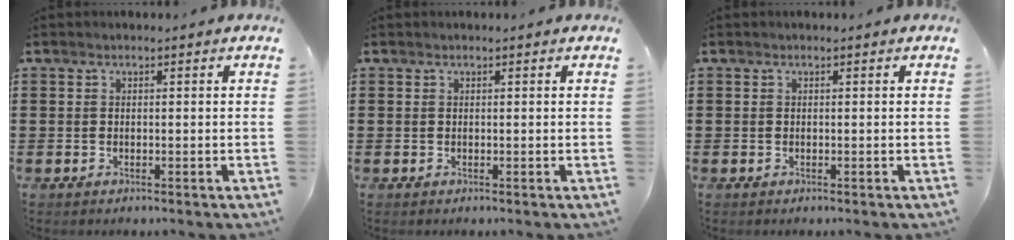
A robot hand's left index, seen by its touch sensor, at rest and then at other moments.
{"total": 0.0}
{"total": 0.0}